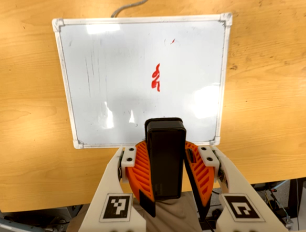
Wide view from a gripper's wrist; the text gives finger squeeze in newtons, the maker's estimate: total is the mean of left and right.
{"total": 9.3, "left": 9.2, "right": 9.4}